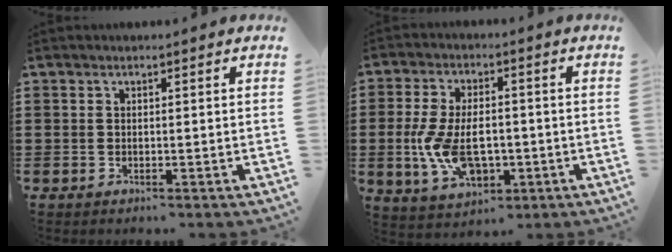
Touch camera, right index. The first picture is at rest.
{"total": 9.4, "force": [-1.3, 5.3, 7.6], "torque": [-0.174, 0.006, -0.028]}